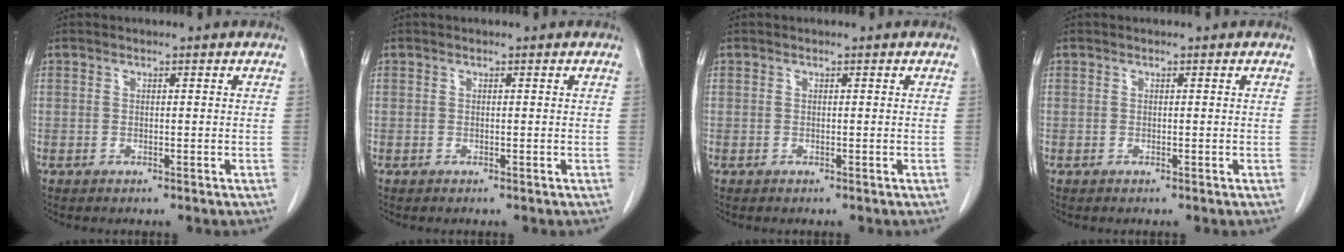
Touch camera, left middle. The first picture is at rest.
{"total": 0.0}
{"total": 0.0}
{"total": 0.0}